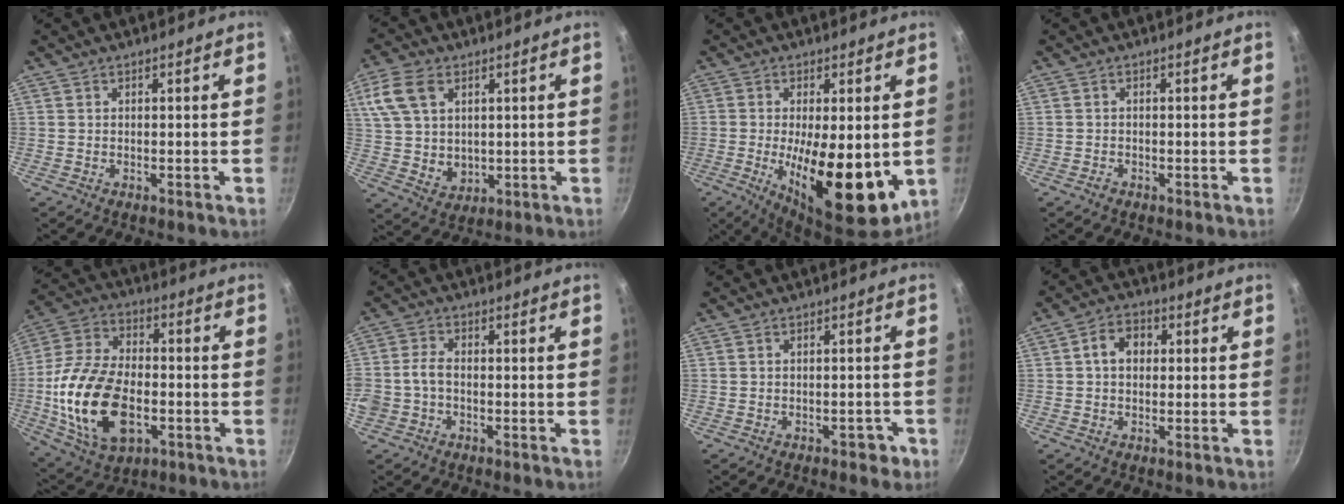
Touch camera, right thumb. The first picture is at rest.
{"total": 11.5, "force": [4.0, 8.1, 7.2], "torque": [-0.124, -0.014, 0.081]}
{"total": 16.1, "force": [-2.1, 6.0, 14.8], "torque": [-0.219, -0.013, -0.025]}
{"total": 0.9, "force": [-0.6, 0.6, 0.3], "torque": [-0.009, 0.006, -0.013]}
{"total": 21.7, "force": [-4.6, 13.1, 16.7], "torque": [-0.318, 0.021, -0.078]}
{"total": 5.5, "force": [-1.4, 3.9, 3.5], "torque": [-0.075, 0.022, -0.035]}
{"total": 2.8, "force": [-1.5, 1.7, 1.6], "torque": [-0.006, 0.025, -0.006]}
{"total": 5.9, "force": [0.8, 4.5, 3.8], "torque": [-0.041, 0.015, 0.003]}